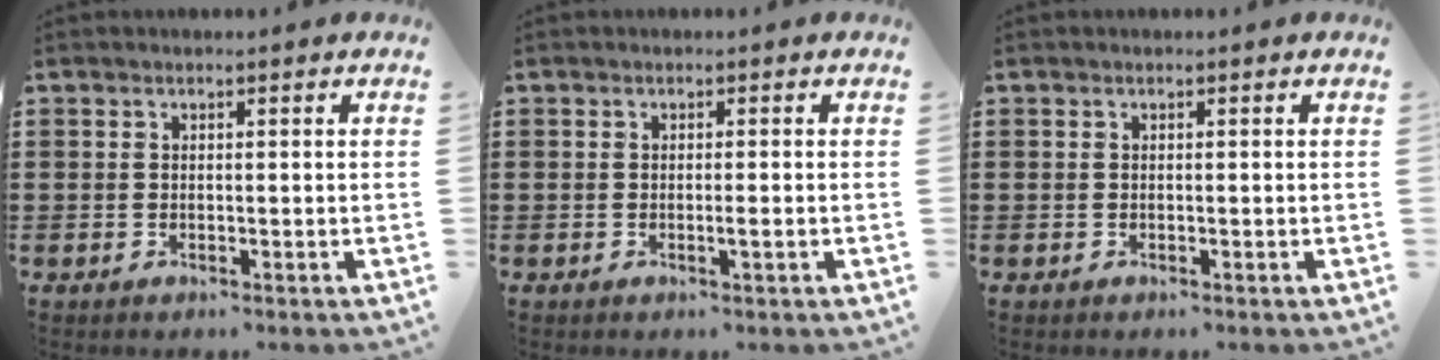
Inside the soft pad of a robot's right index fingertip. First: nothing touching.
{"total": 1.3, "force": [-0.5, -0.1, 1.2], "torque": [-0.019, -0.004, -0.009]}
{"total": 0.0}